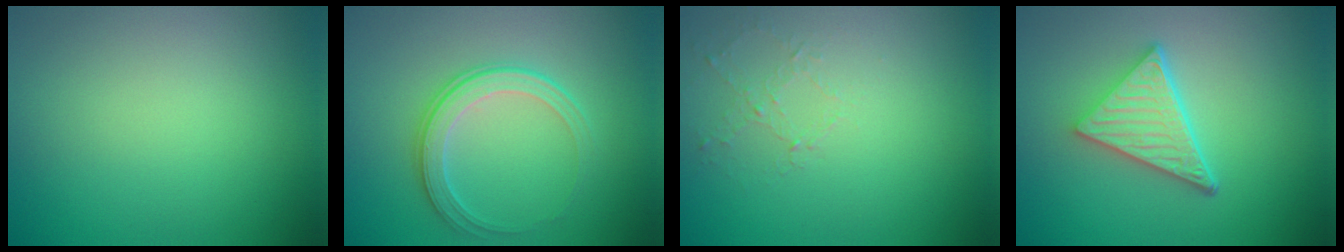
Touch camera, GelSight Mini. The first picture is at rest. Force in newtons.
{"total": 3.5, "press": 2.9, "slide": 1.9}
{"total": 1.0, "press": 0.4, "slide": 0.9}
{"total": 5.1, "press": 3.8, "slide": 3.5}